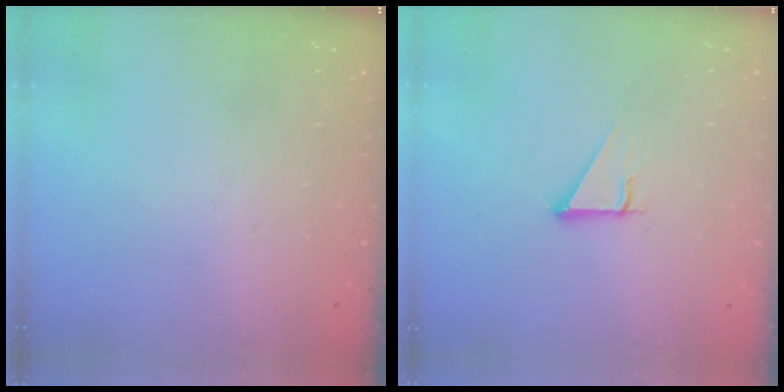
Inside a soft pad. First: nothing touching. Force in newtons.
{"total": 3.0, "press": 3.0, "slide": 0.1}